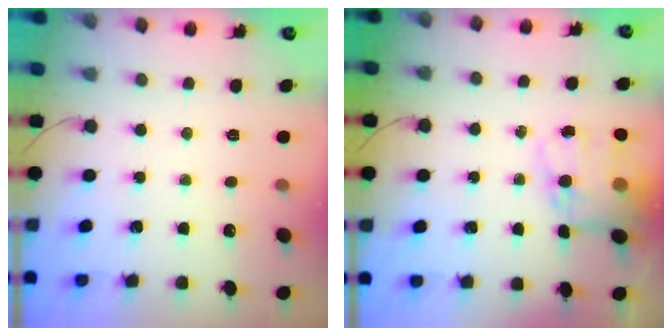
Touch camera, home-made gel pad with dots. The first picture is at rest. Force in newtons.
{"total": 14.0, "press": 13.6, "slide": 3.6}